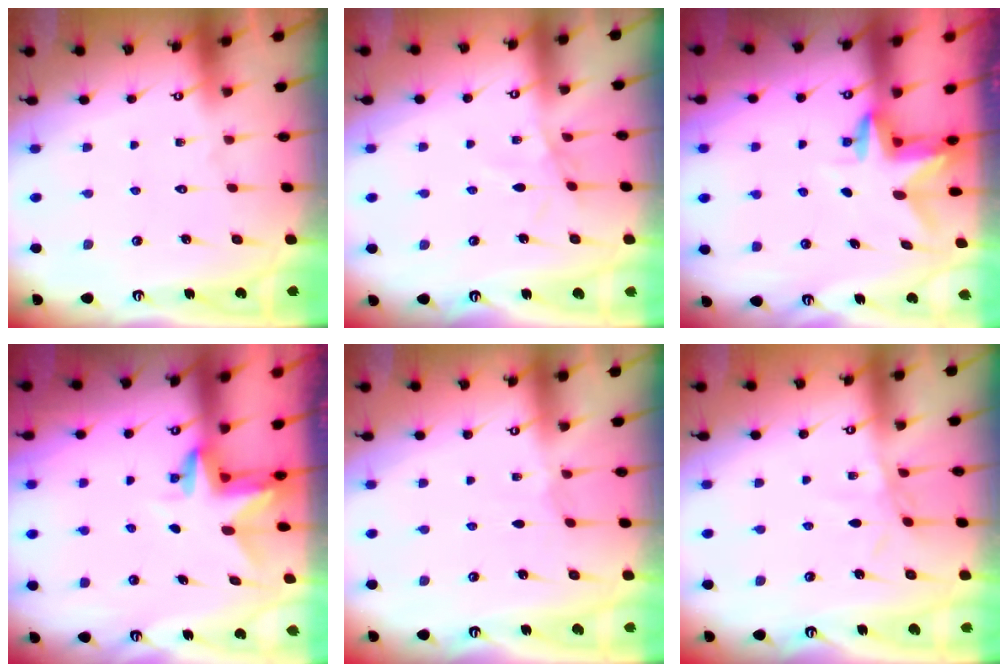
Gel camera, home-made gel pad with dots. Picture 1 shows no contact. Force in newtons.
{"total": 3.6, "press": 3.5, "slide": 0.4}
{"total": 3.1, "press": 3.1, "slide": 0.3}
{"total": 2.9, "press": 2.9, "slide": 0.2}
{"total": 1.7, "press": 1.7, "slide": 0.4}
{"total": 2.8, "press": 2.8, "slide": 0.2}